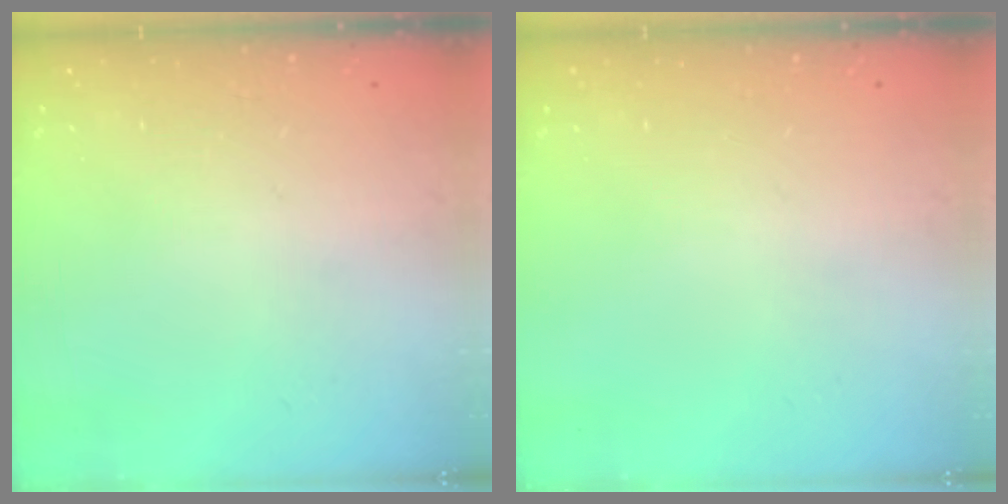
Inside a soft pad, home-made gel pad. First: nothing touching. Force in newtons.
{"total": 0.0}